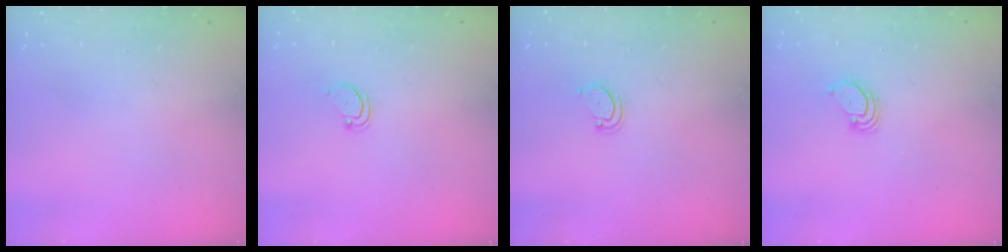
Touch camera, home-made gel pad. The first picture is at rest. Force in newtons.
{"total": 2.7, "press": 2.7, "slide": 0.2}
{"total": 2.8, "press": 2.8, "slide": 0.3}
{"total": 2.8, "press": 2.8, "slide": 0.2}